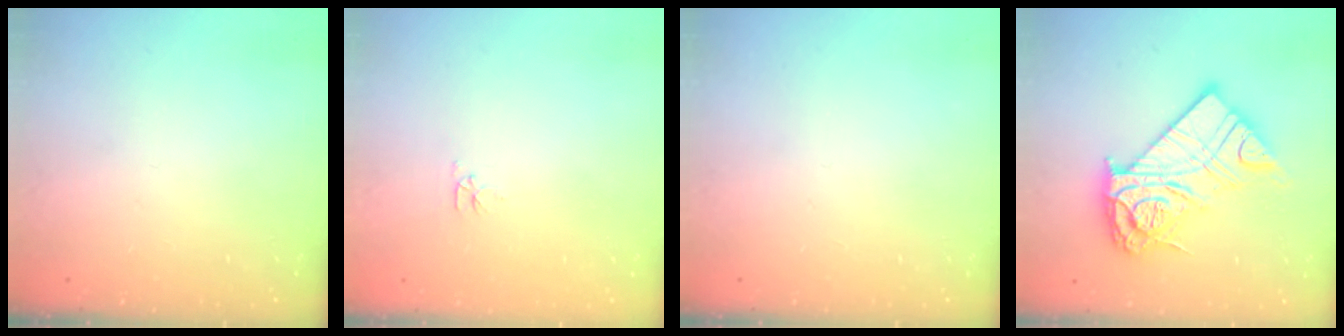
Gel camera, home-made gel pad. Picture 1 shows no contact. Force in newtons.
{"total": 2.8, "press": 2.7, "slide": 0.4}
{"total": 0.0}
{"total": 20.3, "press": 20.1, "slide": 2.2}